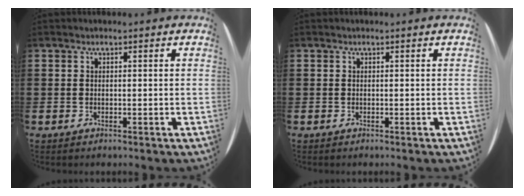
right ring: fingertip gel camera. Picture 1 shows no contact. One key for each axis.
{"total": 0.0}